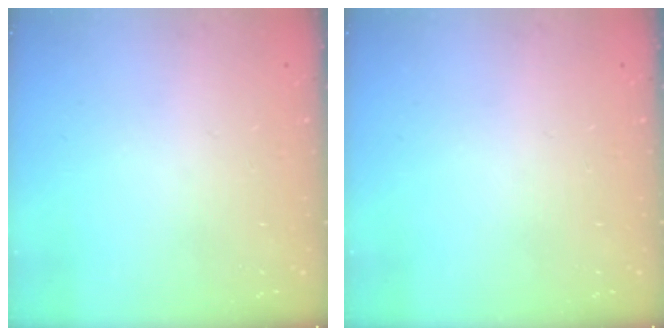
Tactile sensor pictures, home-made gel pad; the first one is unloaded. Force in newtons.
{"total": 0.0}